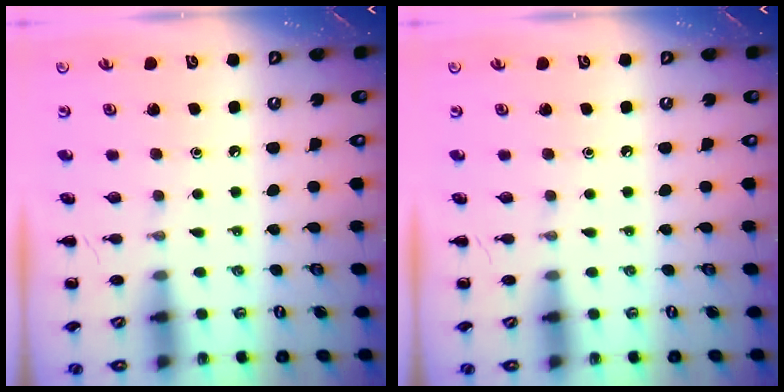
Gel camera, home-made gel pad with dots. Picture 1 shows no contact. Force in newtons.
{"total": 0.0}